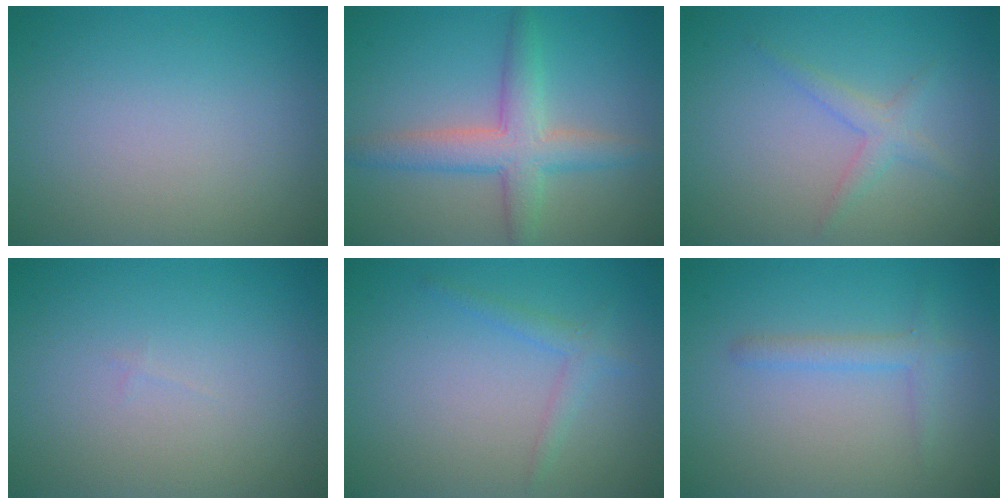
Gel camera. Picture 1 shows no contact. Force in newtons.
{"total": 4.6, "press": 4.6, "slide": 0.2}
{"total": 1.8, "press": 1.8, "slide": 0.0}
{"total": 0.0}
{"total": 1.5, "press": 1.5, "slide": 0.0}
{"total": 1.7, "press": 1.7, "slide": 0.1}